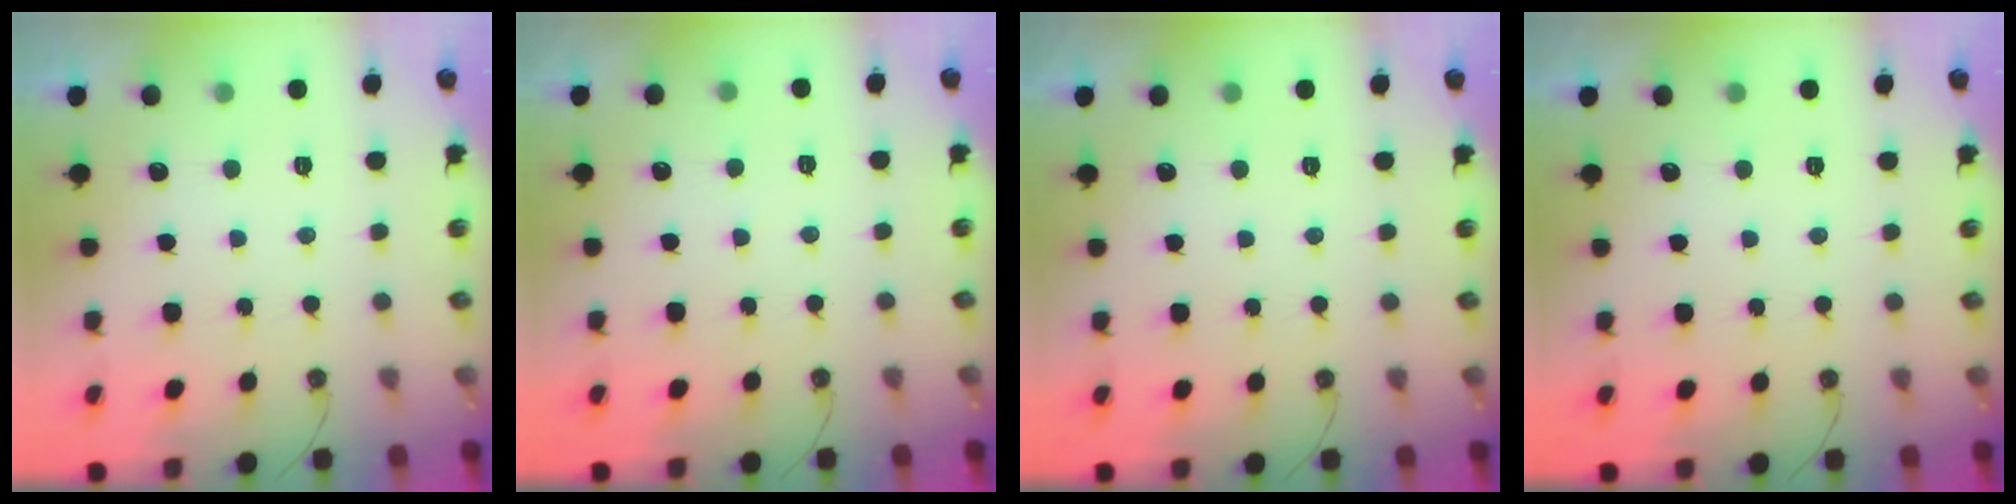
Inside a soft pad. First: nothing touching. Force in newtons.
{"total": 2.5, "press": 2.5, "slide": 0.4}
{"total": 0.0}
{"total": 0.0}